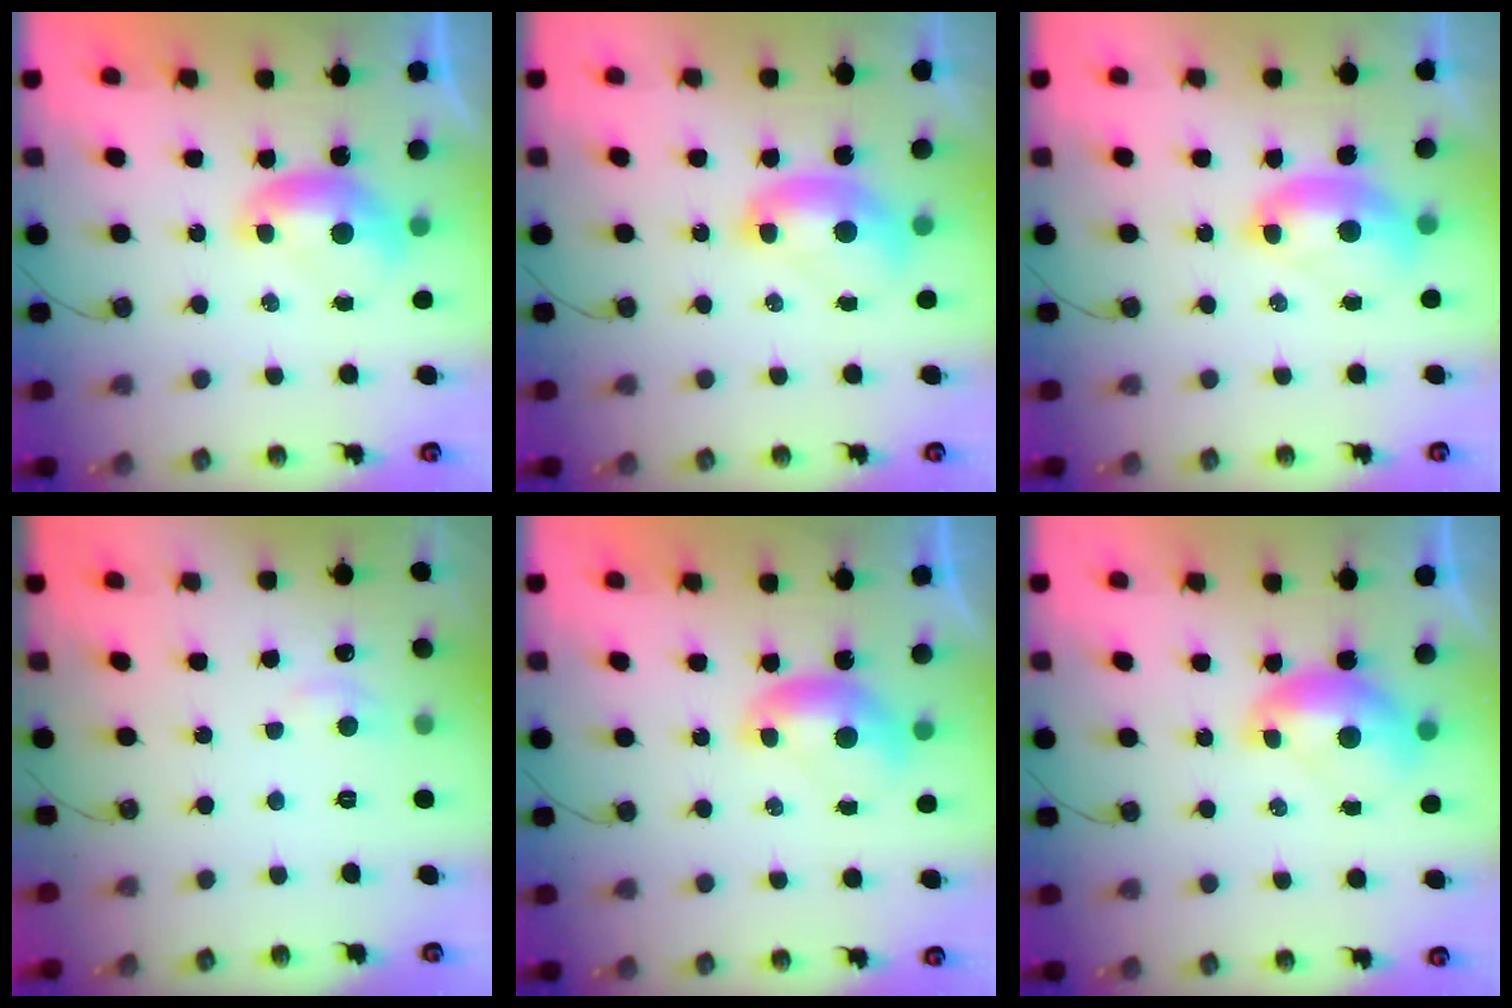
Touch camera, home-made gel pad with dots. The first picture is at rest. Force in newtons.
{"total": 2.0, "press": 2.0, "slide": 0.0}
{"total": 2.6, "press": 2.5, "slide": 0.5}
{"total": 1.0, "press": 0.5, "slide": 0.9}
{"total": 0.0}
{"total": 1.3, "press": 1.3, "slide": 0.2}